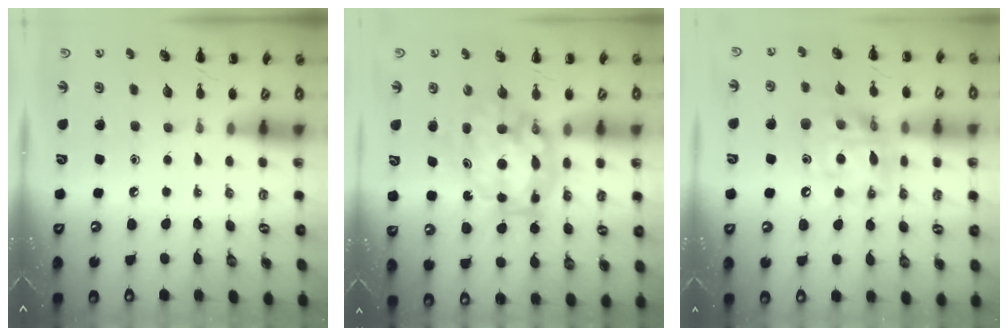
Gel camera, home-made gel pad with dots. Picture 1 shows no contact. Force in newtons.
{"total": 9.2, "press": 8.9, "slide": 2.6}
{"total": 14.7, "press": 14.3, "slide": 3.7}